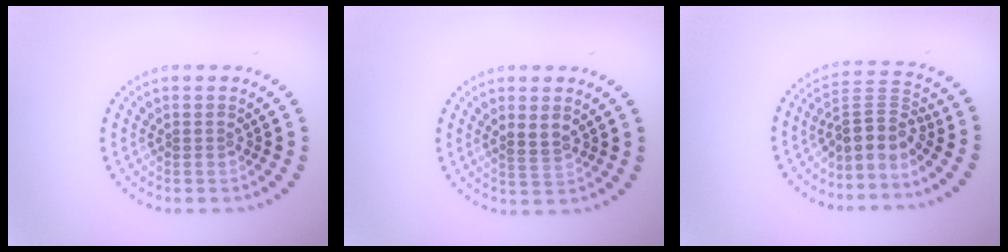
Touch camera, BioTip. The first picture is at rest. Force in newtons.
{"total": 1.8, "press": 1.6, "slide": 0.7}
{"total": 3.5, "press": 2.7, "slide": 2.3}